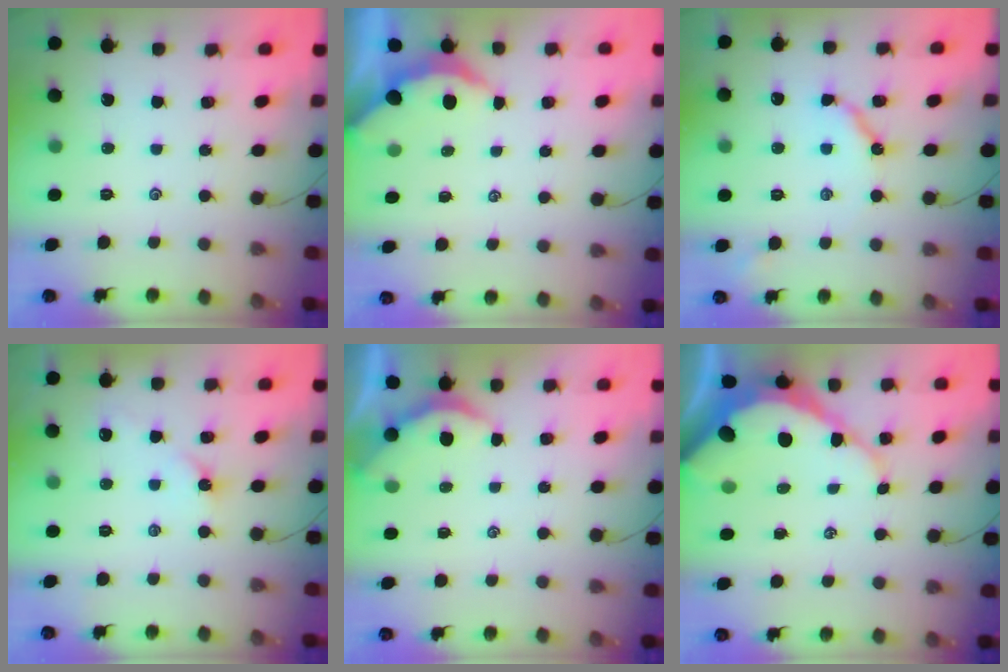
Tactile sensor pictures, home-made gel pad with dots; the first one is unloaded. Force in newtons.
{"total": 2.4, "press": 2.4, "slide": 0.3}
{"total": 7.9, "press": 7.8, "slide": 0.7}
{"total": 2.6, "press": 2.5, "slide": 0.5}
{"total": 2.6, "press": 2.5, "slide": 0.2}
{"total": 12.5, "press": 12.5, "slide": 0.9}